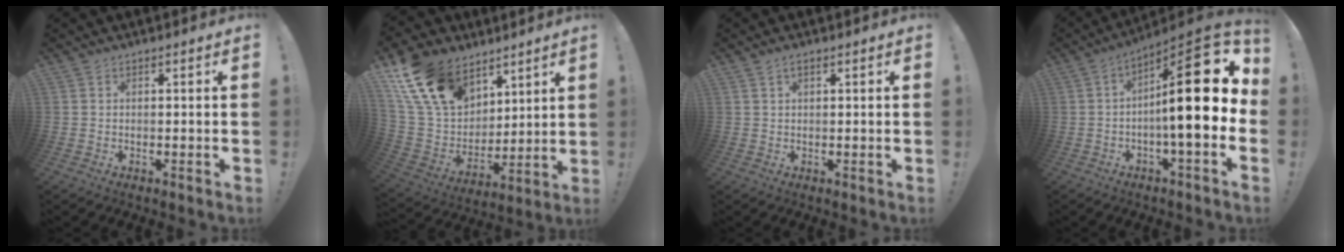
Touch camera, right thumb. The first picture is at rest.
{"total": 19.1, "force": [11.4, 12.8, 8.5], "torque": [-0.172, -0.060, 0.229]}
{"total": 1.9, "force": [1.1, 0.9, 1.3], "torque": [-0.018, 0.000, 0.018]}
{"total": 22.6, "force": [2.2, 5.1, 21.9], "torque": [-0.331, -0.012, 0.031]}